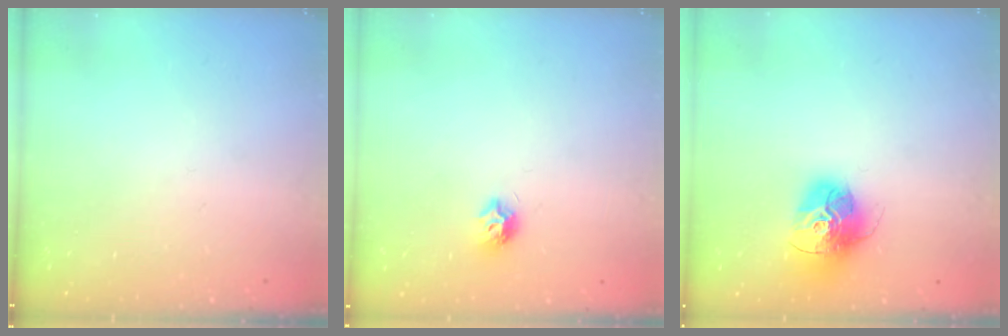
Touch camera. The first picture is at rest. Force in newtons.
{"total": 7.1, "press": 7.1, "slide": 0.8}
{"total": 15.6, "press": 15.5, "slide": 1.4}